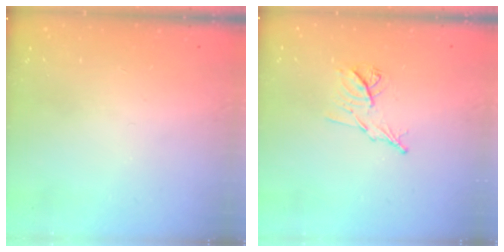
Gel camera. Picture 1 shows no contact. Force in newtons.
{"total": 8.6, "press": 8.6, "slide": 0.7}